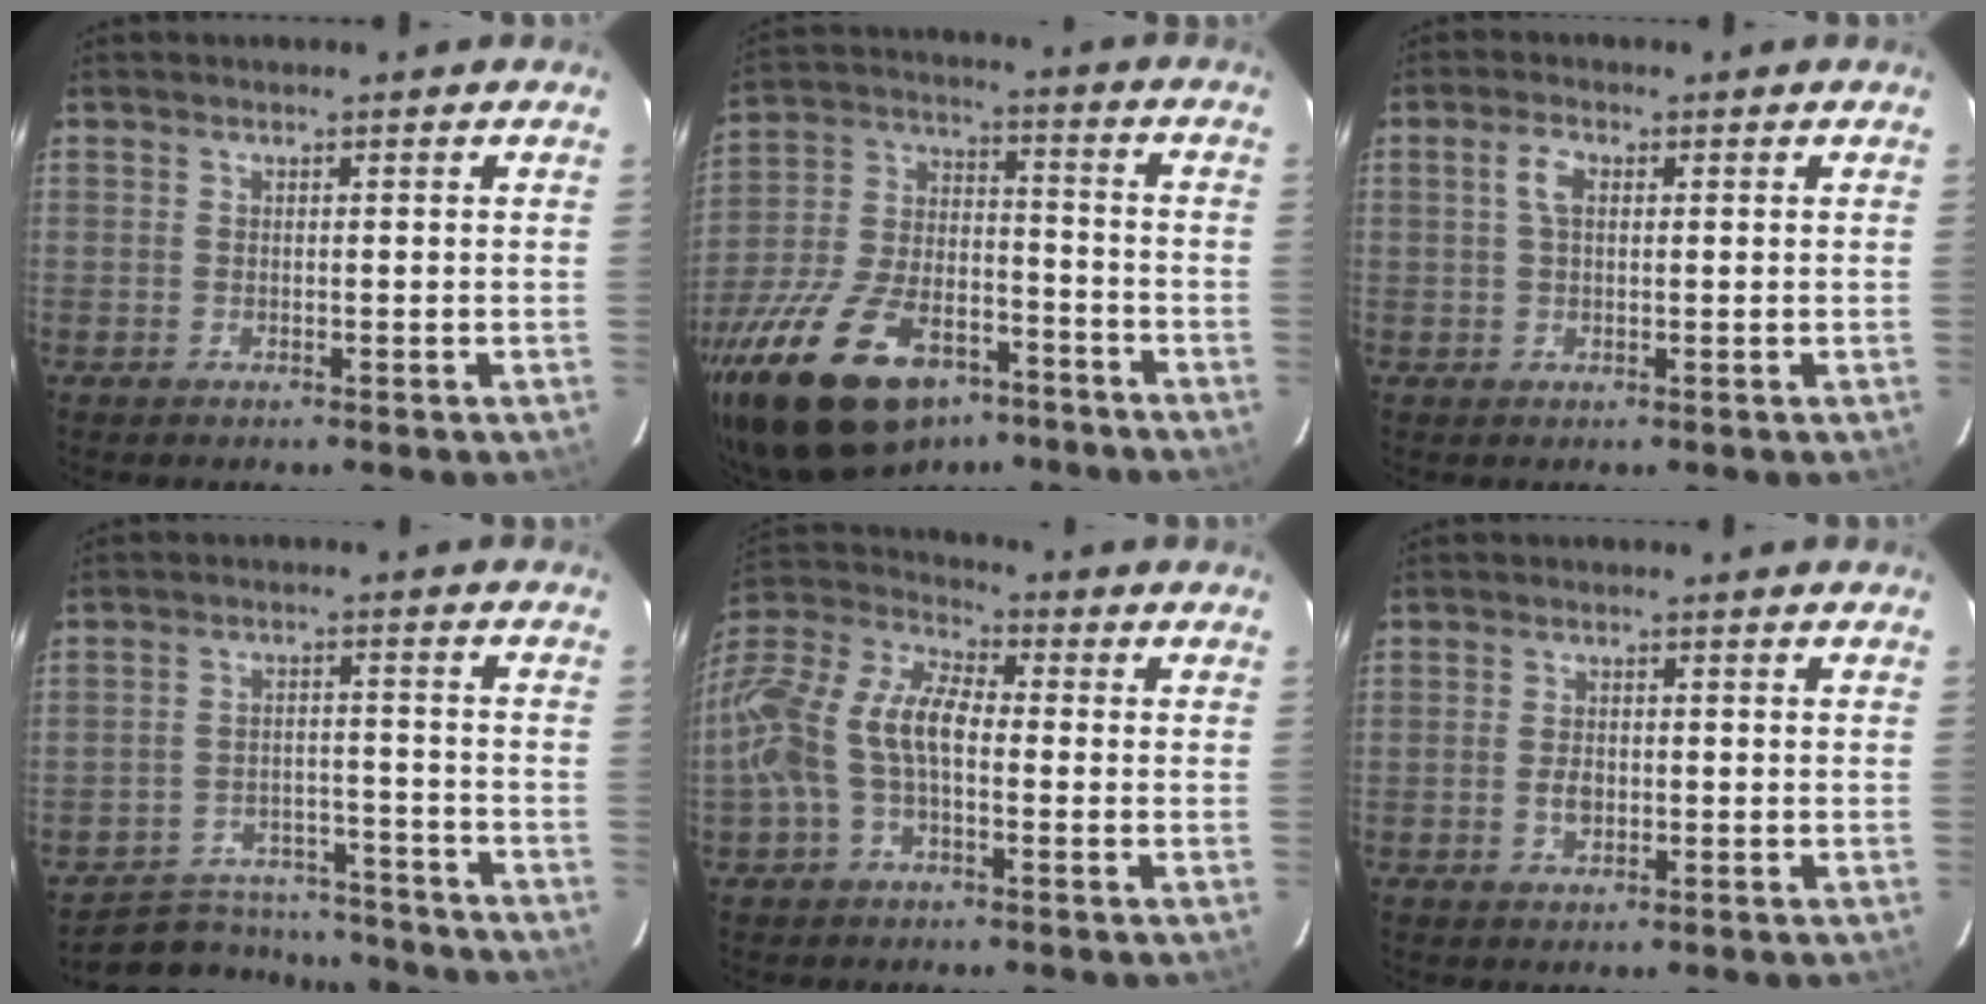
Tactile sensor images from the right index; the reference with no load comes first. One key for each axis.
{"total": 25.4, "fx": -16.6, "fy": 12.6, "fz": 14.5, "tx": -0.298, "ty": -0.009, "tz": -0.263}
{"total": 2.9, "fx": 0.7, "fy": 1.5, "fz": 2.4, "tx": -0.049, "ty": 0.008, "tz": 0.014}
{"total": 14.0, "fx": -12.6, "fy": 5.4, "fz": 2.9, "tx": -0.075, "ty": 0.026, "tz": -0.166}
{"total": 13.9, "fx": -2.4, "fy": 7.4, "fz": 11.5, "tx": -0.238, "ty": 0.018, "tz": -0.054}
{"total": 2.9, "fx": -0.6, "fy": 2.0, "fz": 2.0, "tx": -0.038, "ty": 0.002, "tz": -0.010}